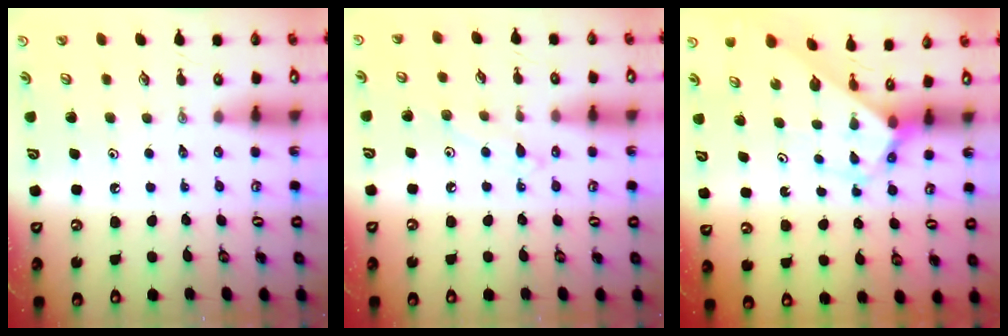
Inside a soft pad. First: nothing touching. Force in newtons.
{"total": 6.3, "press": 6.3, "slide": 0.7}
{"total": 2.9, "press": 2.9, "slide": 0.1}